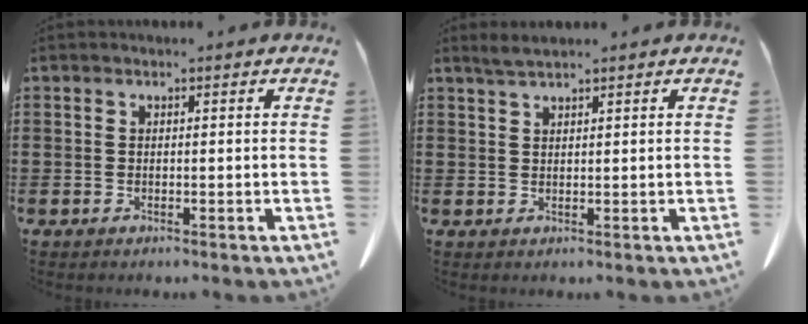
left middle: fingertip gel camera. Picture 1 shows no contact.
{"total": 1.5, "force": [1.3, 0.0, 0.7], "torque": [-0.016, 0.000, 0.026]}